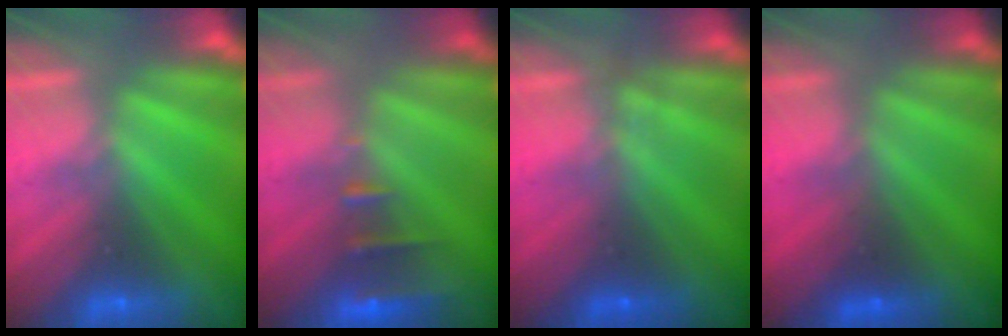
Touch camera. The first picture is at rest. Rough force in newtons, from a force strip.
{"total": 2.4}
{"total": 1.2}
{"total": 1.5}